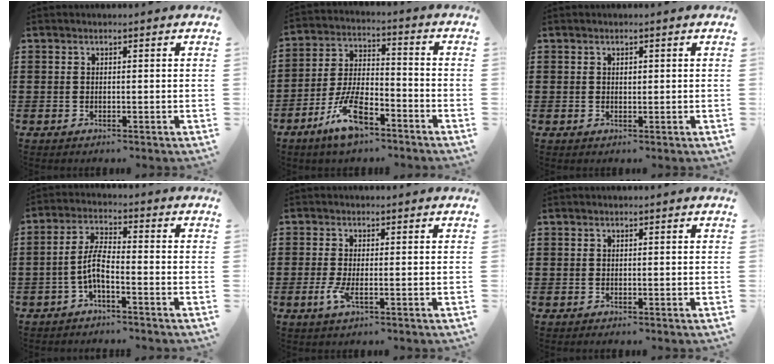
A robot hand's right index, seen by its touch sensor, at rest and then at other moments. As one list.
[{"total": 9.4, "force": [-5.6, 3.6, 6.7], "torque": [-0.153, 0.003, -0.107]}, {"total": 0.7, "force": [0.2, 0.4, 0.5], "torque": [-0.012, 0.002, 0.004]}, {"total": 5.3, "force": [-2.3, 1.3, 4.6], "torque": [-0.111, -0.005, -0.051]}, {"total": 3.0, "force": [-1.1, 0.6, 2.7], "torque": [-0.068, -0.011, -0.026]}, {"total": 0.0}]